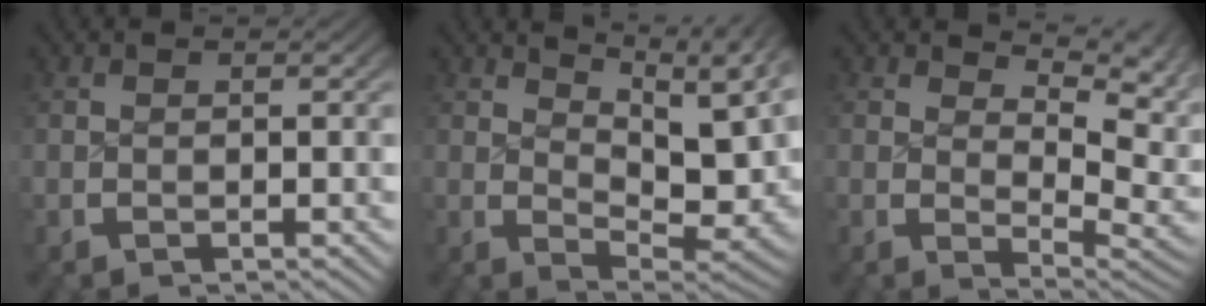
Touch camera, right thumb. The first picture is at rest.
{"total": 8.2, "force": [2.6, 4.3, 6.5], "torque": [-0.090, -0.028, 0.055]}
{"total": 4.9, "force": [1.5, 2.7, 3.8], "torque": [-0.039, -0.019, 0.035]}